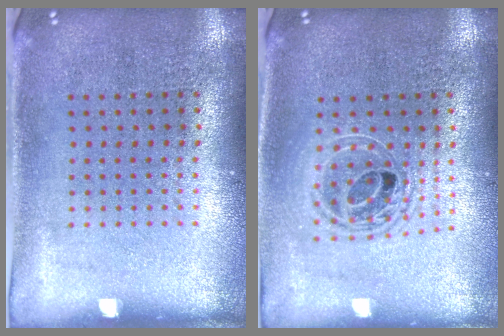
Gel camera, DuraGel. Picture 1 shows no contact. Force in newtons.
{"total": 1.6, "press": 1.4, "slide": 0.9}